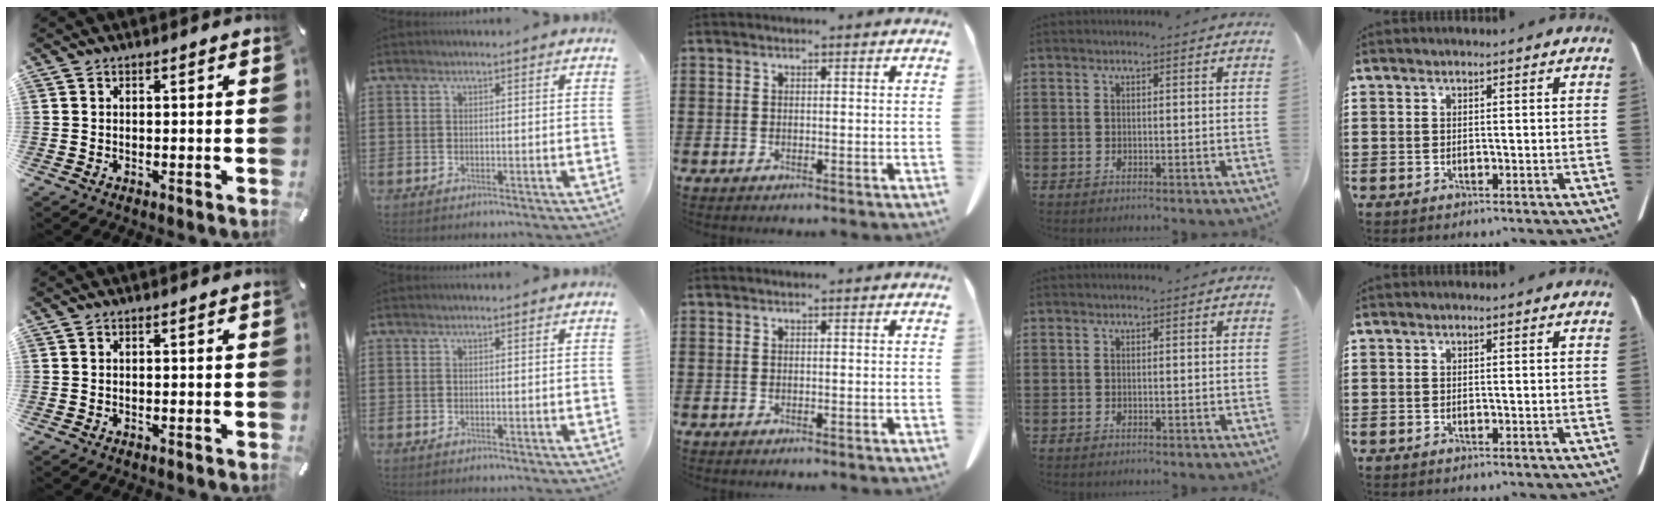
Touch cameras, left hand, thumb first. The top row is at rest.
{}